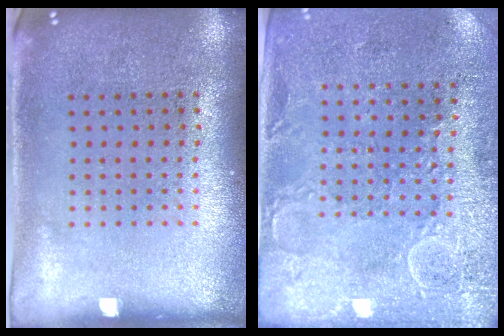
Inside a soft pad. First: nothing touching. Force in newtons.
{"total": 2.9, "press": 2.6, "slide": 1.2}